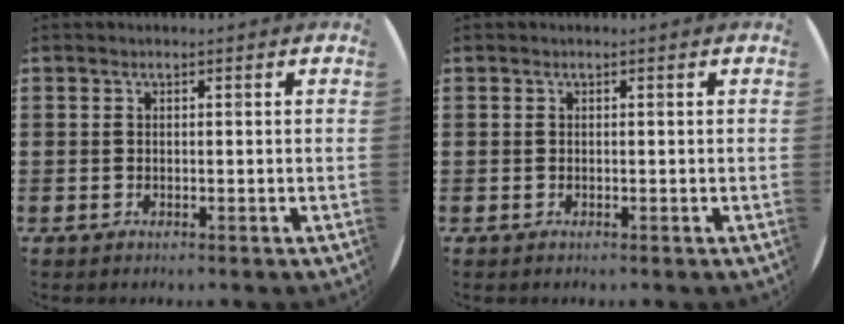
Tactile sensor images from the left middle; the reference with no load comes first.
{"total": 0.0}